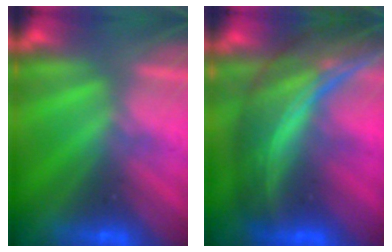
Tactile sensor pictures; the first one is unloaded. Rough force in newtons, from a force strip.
{"total": 7.9}